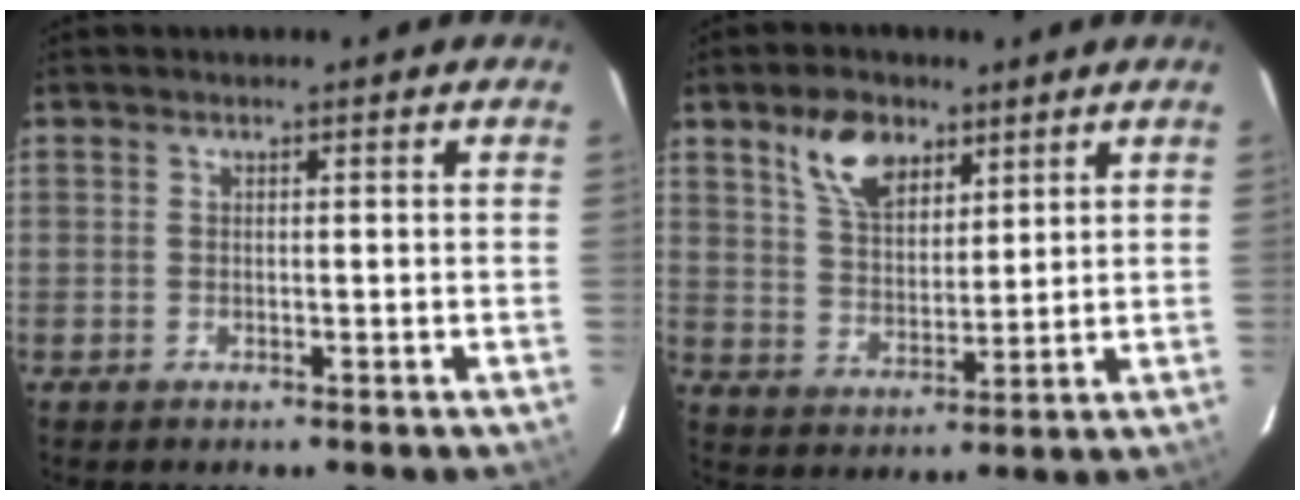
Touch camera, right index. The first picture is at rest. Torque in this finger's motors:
{"motor_torque": [0.37, 0.32, 0.26, 0.10]}